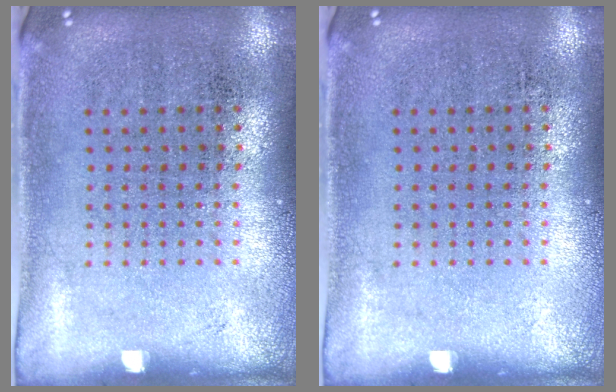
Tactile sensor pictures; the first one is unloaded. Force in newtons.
{"total": 0.0}